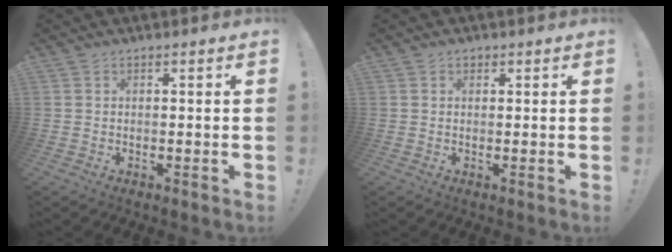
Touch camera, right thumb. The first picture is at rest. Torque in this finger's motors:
{"motor_torque": [0.03, 0.18, 0.05, -0.10, 0.00]}